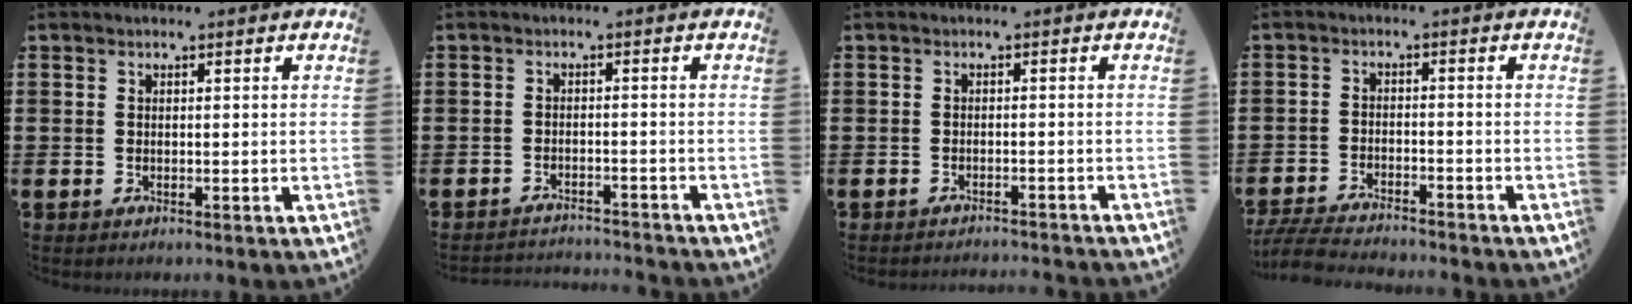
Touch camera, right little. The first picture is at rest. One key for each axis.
{"total": 2.1, "fx": -2.1, "fy": -0.1, "fz": -0.1, "tx": -0.004, "ty": 0.002, "tz": -0.046}
{"total": 1.2, "fx": -1.2, "fy": -0.2, "fz": -0.1, "tx": 0.000, "ty": 0.003, "tz": -0.026}
{"total": 4.4, "fx": -4.3, "fy": 0.3, "fz": 0.9, "tx": -0.024, "ty": -0.001, "tz": -0.088}